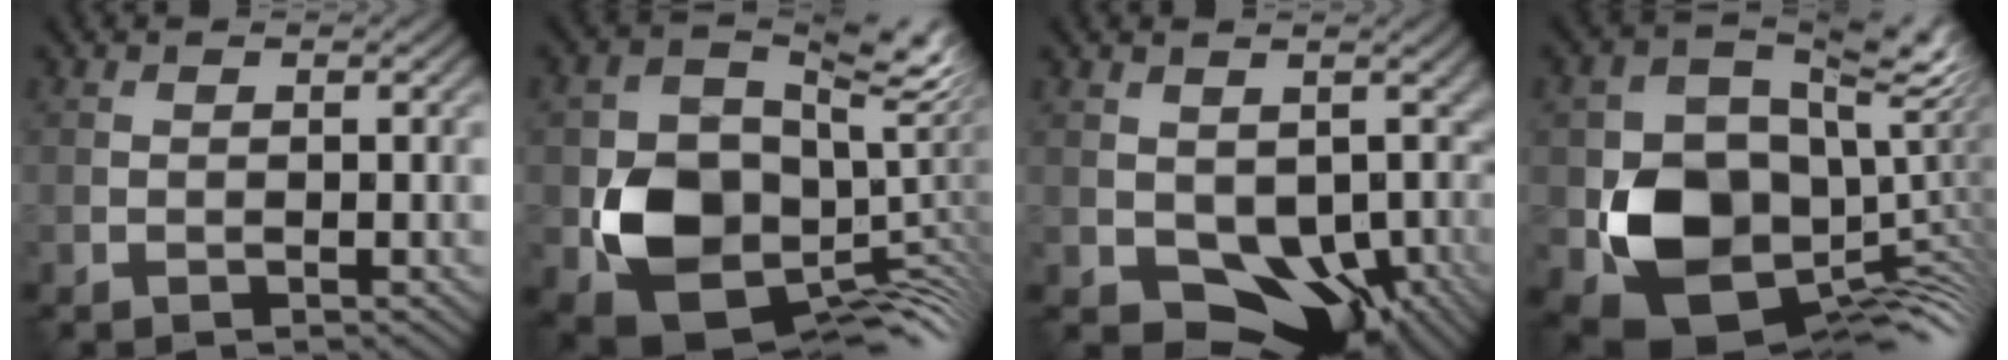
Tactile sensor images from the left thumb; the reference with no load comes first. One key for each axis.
{"total": 12.9, "fx": -0.5, "fy": 10.2, "fz": 8.0, "tx": -0.133, "ty": -0.044, "tz": -0.002}
{"total": 12.4, "fx": -1.1, "fy": 9.2, "fz": 8.1, "tx": -0.134, "ty": -0.048, "tz": -0.007}
{"total": 14.3, "fx": -0.9, "fy": 11.4, "fz": 8.5, "tx": -0.142, "ty": -0.042, "tz": -0.006}